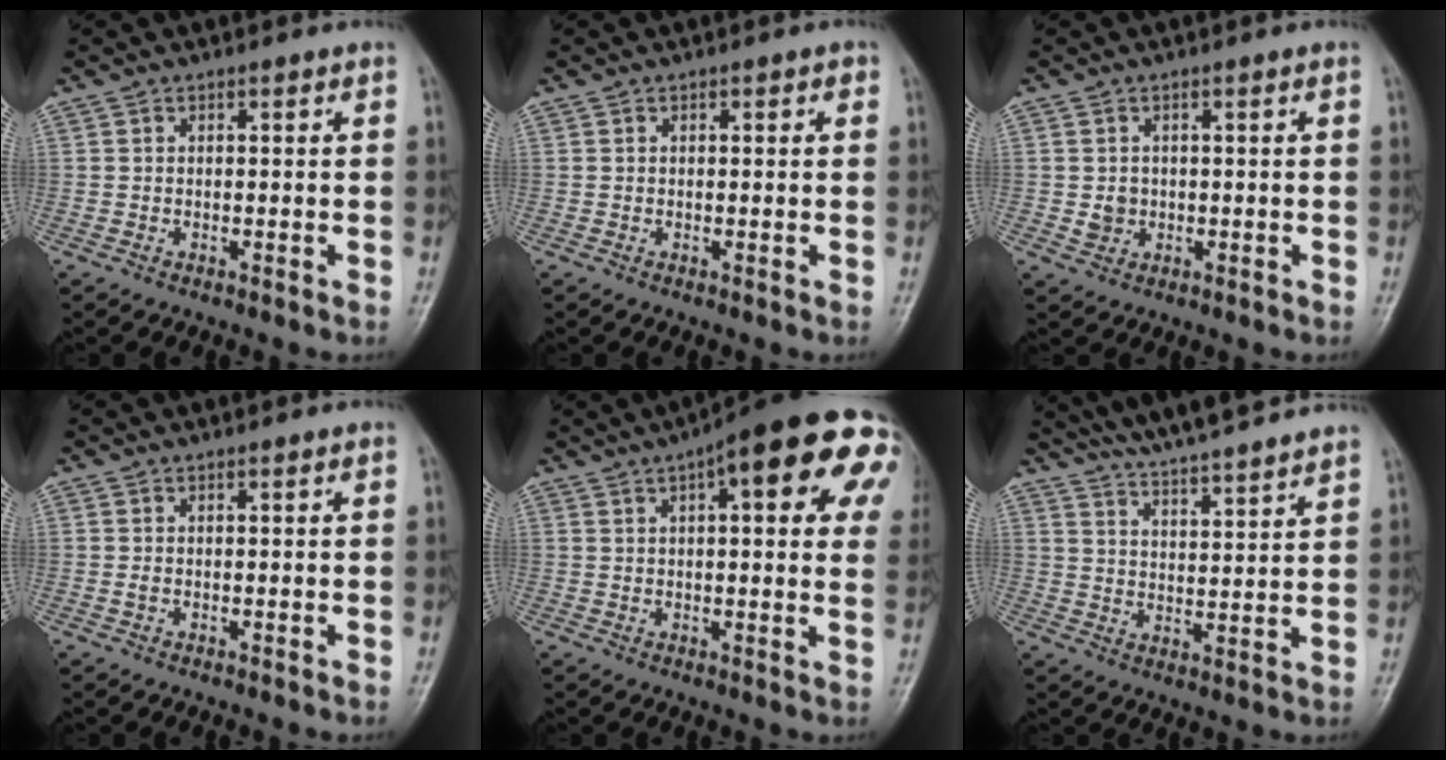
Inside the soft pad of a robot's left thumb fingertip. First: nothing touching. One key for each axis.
{"total": 1.0, "fx": 0.4, "fy": 0.6, "fz": 0.7, "tx": -0.003, "ty": 0.001, "tz": 0.003}
{"total": 2.2, "fx": 0.0, "fy": 2.0, "fz": 0.9, "tx": -0.005, "ty": 0.002, "tz": 0.005}
{"total": 0.6, "fx": 0.2, "fy": 0.2, "fz": 0.5, "tx": -0.015, "ty": 0.008, "tz": 0.006}
{"total": 22.7, "fx": 8.5, "fy": 6.9, "fz": 19.9, "tx": -0.234, "ty": 0.022, "tz": 0.103}
{"total": 15.1, "fx": 13.6, "fy": 1.2, "fz": 6.4, "tx": -0.089, "ty": -0.044, "tz": 0.213}